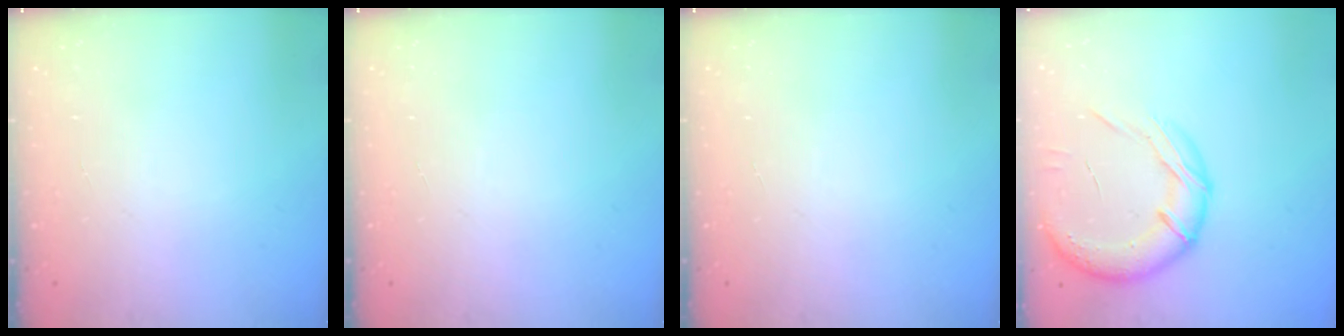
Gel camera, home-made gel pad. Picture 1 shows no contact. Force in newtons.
{"total": 0.0}
{"total": 0.0}
{"total": 17.2, "press": 16.9, "slide": 3.1}